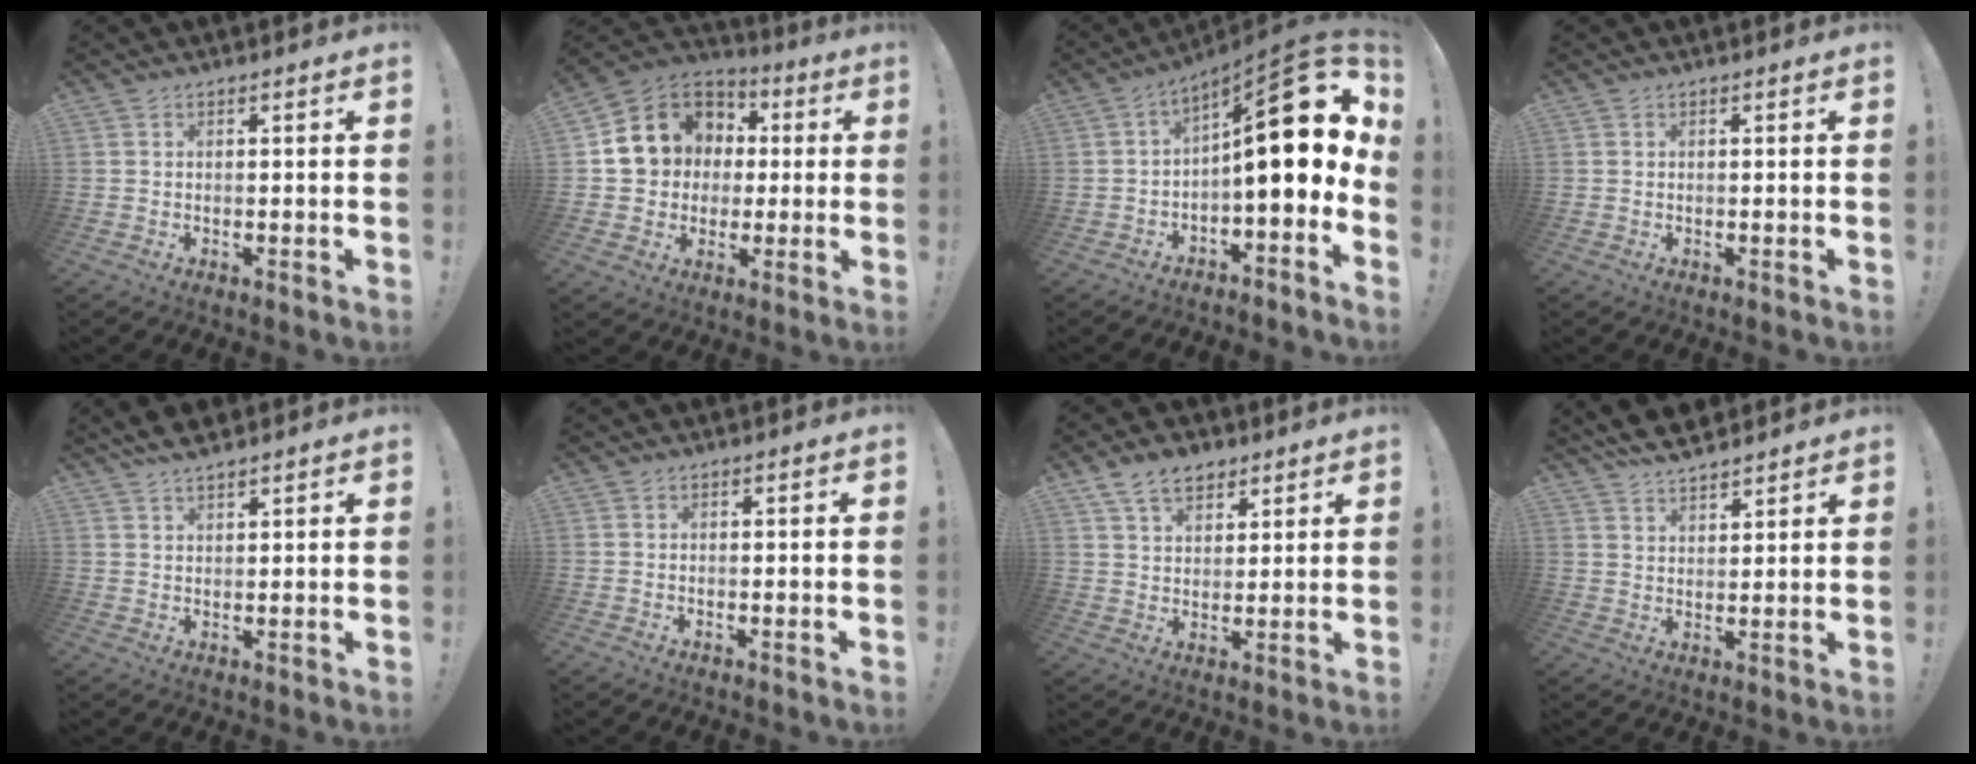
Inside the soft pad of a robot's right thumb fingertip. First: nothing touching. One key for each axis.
{"total": 14.3, "fx": 2.9, "fy": 12.9, "fz": 5.5, "tx": -0.080, "ty": 0.001, "tz": 0.079}
{"total": 19.3, "fx": 4.2, "fy": 5.7, "fz": 17.9, "tx": -0.246, "ty": -0.033, "tz": 0.069}
{"total": 0.0}
{"total": 4.2, "fx": 3.8, "fy": 1.2, "fz": 1.4, "tx": -0.017, "ty": -0.022, "tz": 0.070}
{"total": 0.0}
{"total": 9.0, "fx": 5.9, "fy": 5.4, "fz": 4.1, "tx": -0.072, "ty": -0.020, "tz": 0.113}
{"total": 6.6, "fx": 6.1, "fy": 2.1, "fz": 1.6, "tx": -0.034, "ty": -0.034, "tz": 0.115}